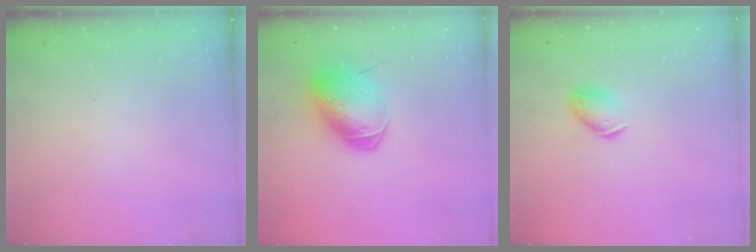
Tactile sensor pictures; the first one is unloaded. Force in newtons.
{"total": 13.6, "press": 13.4, "slide": 2.3}
{"total": 8.9, "press": 8.9, "slide": 0.9}